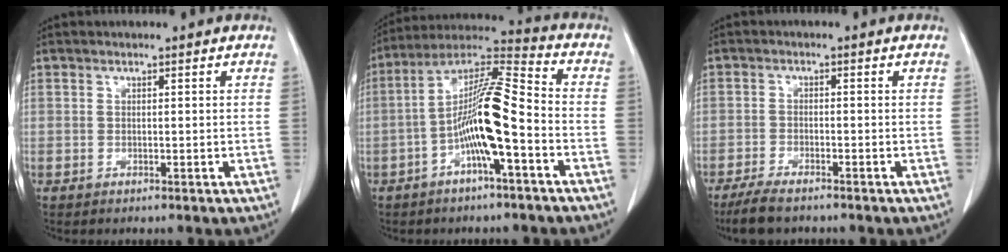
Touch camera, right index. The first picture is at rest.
{"total": 13.5, "force": [-3.9, 1.6, 12.9], "torque": [-0.246, 0.022, -0.072]}
{"total": 6.1, "force": [-4.9, 1.7, 3.2], "torque": [-0.065, -0.013, -0.086]}